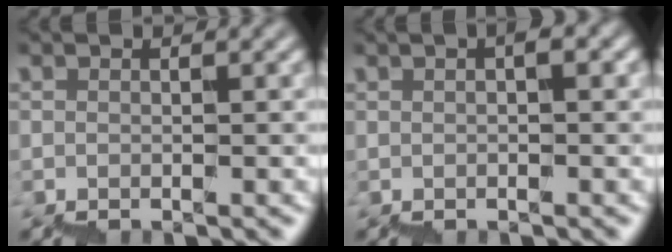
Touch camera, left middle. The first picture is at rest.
{"total": 0.9, "force": [0.1, 0.0, 0.9], "torque": [-0.013, 0.007, 0.001]}